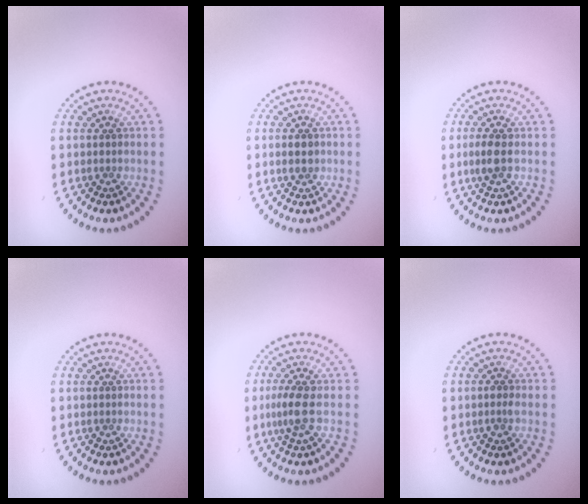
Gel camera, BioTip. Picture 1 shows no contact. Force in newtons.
{"total": 1.7, "press": 1.7, "slide": 0.1}
{"total": 1.7, "press": 1.7, "slide": 0.4}
{"total": 0.0}
{"total": 2.0, "press": 1.6, "slide": 1.1}
{"total": 0.5, "press": 0.5, "slide": 0.1}